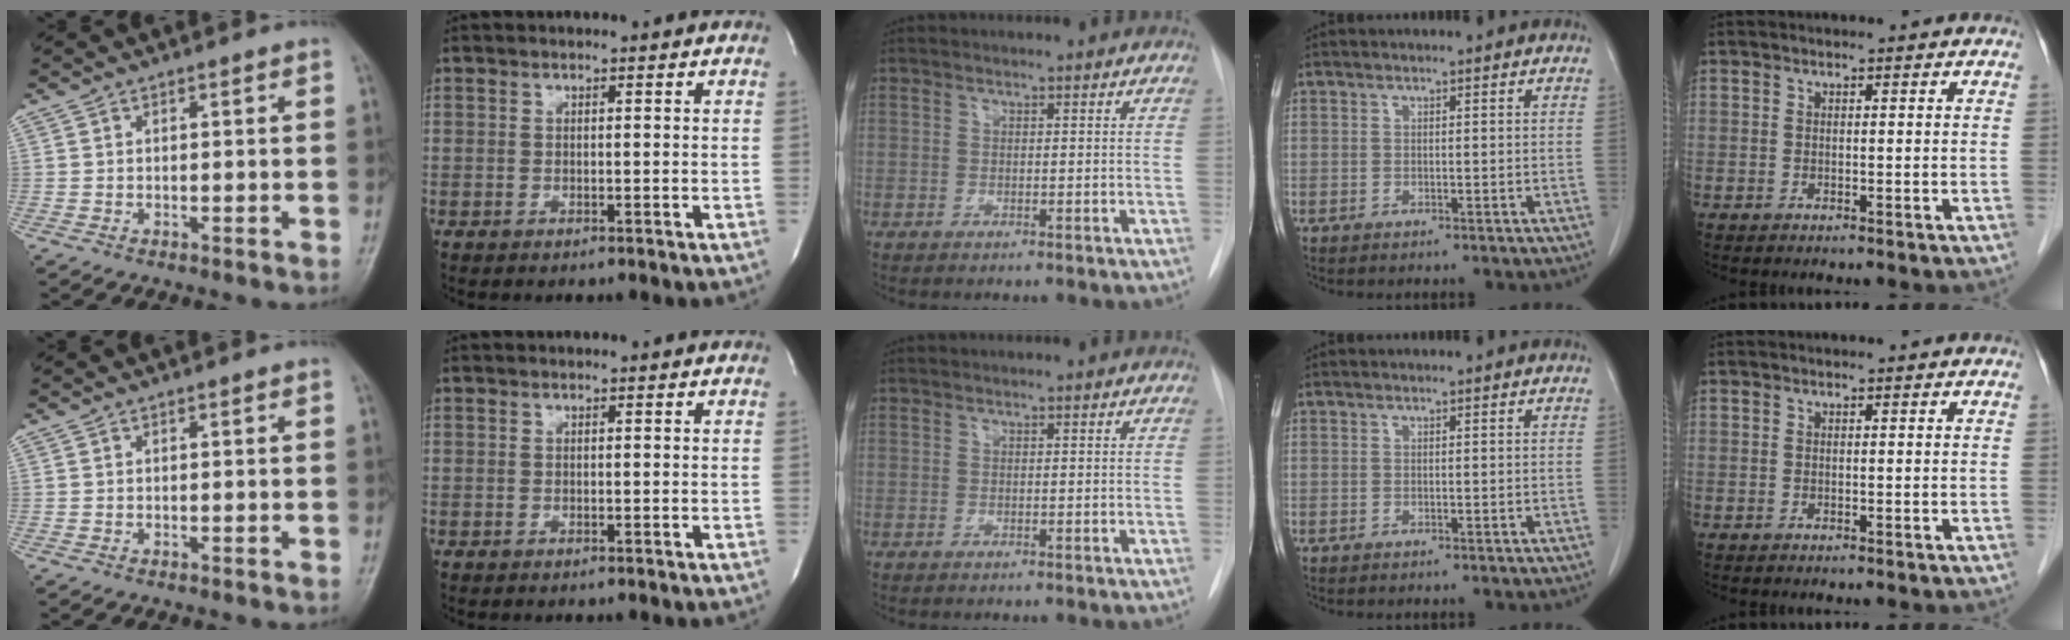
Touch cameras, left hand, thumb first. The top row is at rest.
{}